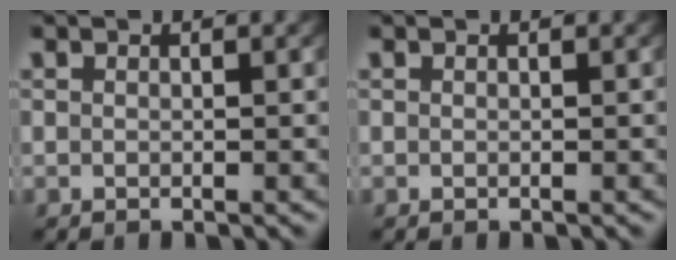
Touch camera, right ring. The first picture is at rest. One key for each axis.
{"total": 0.0}